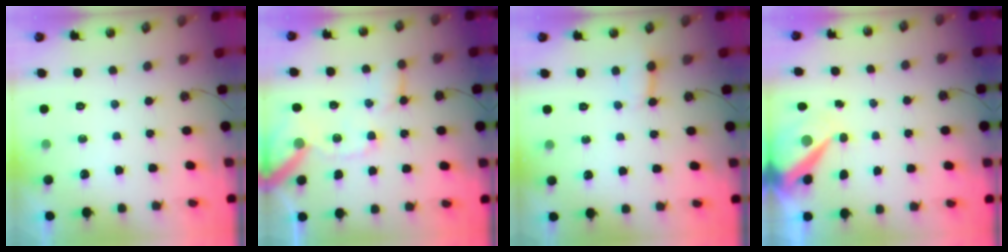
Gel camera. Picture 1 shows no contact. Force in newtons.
{"total": 13.9, "press": 13.8, "slide": 2.0}
{"total": 3.7, "press": 3.7, "slide": 0.2}
{"total": 9.7, "press": 9.6, "slide": 0.9}